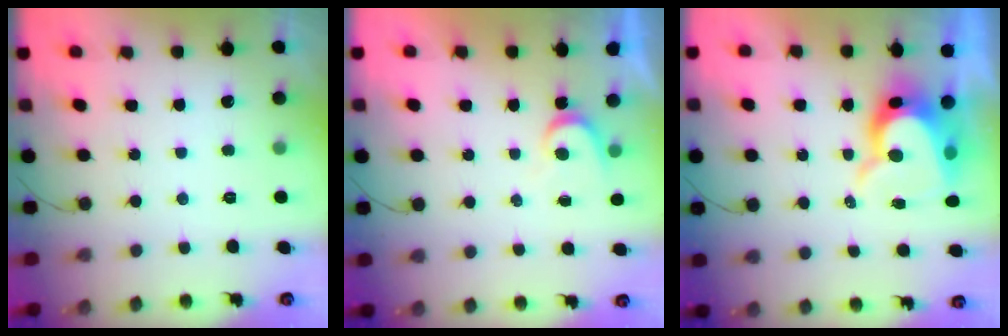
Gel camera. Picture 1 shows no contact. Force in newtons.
{"total": 3.7, "press": 3.6, "slide": 0.4}
{"total": 11.1, "press": 11.0, "slide": 0.9}